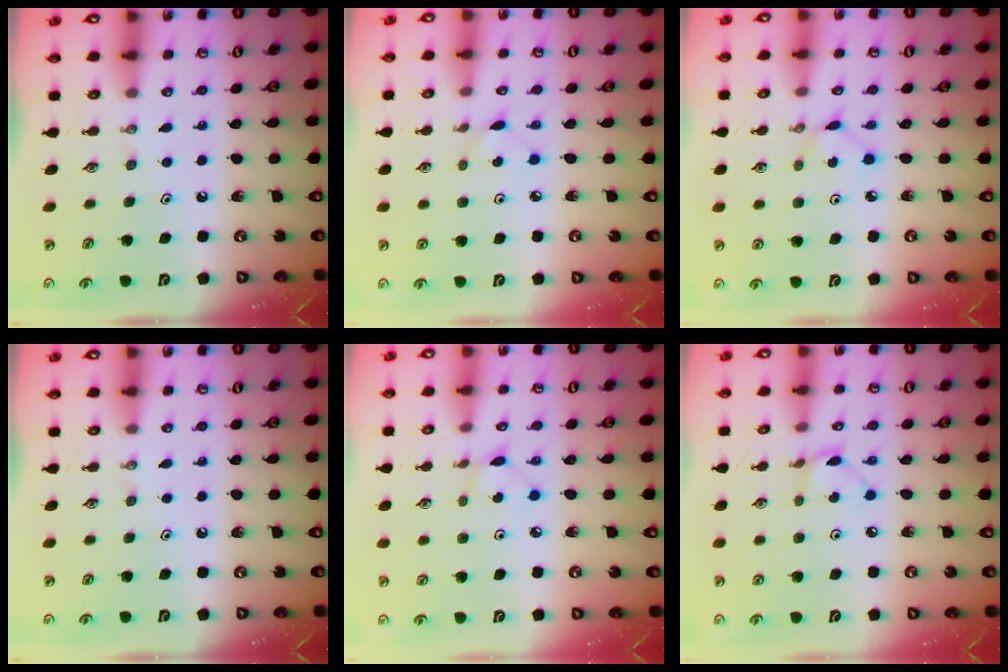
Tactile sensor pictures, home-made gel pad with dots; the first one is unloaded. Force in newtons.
{"total": 2.8, "press": 2.8, "slide": 0.4}
{"total": 1.5, "press": 1.5, "slide": 0.2}
{"total": 0.0}
{"total": 3.2, "press": 3.2, "slide": 0.4}
{"total": 2.0, "press": 2.0, "slide": 0.1}